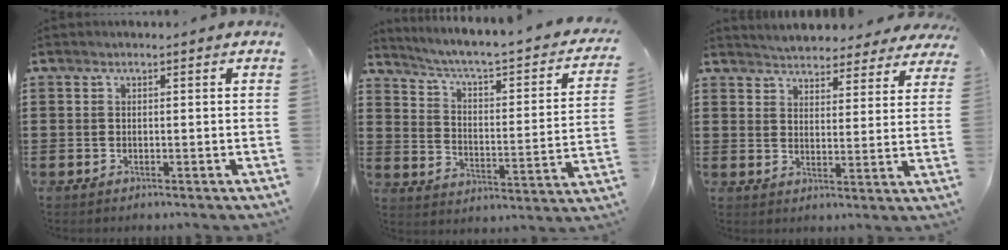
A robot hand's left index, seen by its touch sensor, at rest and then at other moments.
{"total": 3.2, "force": [2.2, 0.3, 2.3], "torque": [-0.059, -0.031, 0.024]}
{"total": 4.3, "force": [4.3, 0.2, 0.1], "torque": [-0.023, -0.021, 0.076]}